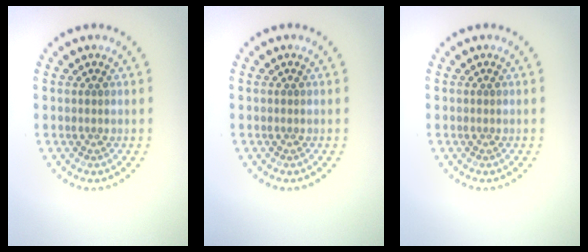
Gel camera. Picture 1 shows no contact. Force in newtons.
{"total": 0.0}
{"total": 0.0}